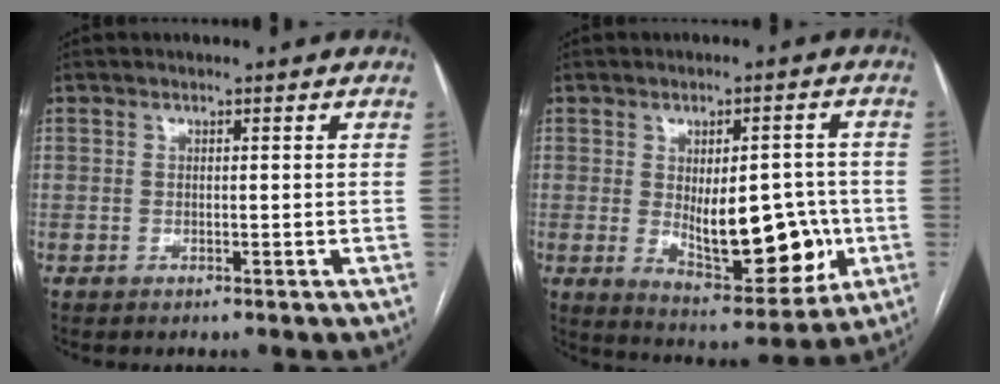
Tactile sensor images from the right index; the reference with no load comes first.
{"total": 13.5, "force": [-1.4, 5.5, 12.2], "torque": [-0.175, -0.006, -0.003]}